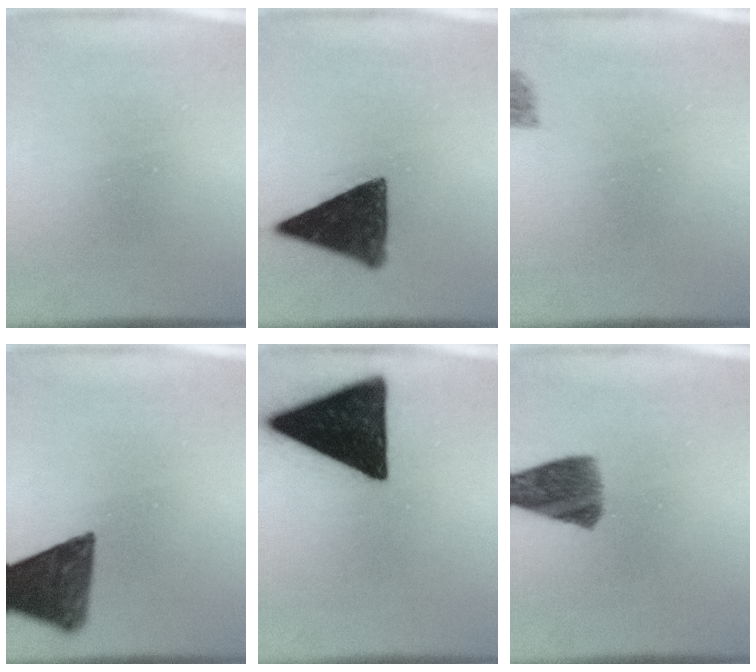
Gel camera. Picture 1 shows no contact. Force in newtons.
{"total": 11.4}
{"total": 1.8}
{"total": 11.5}
{"total": 19.4}
{"total": 8.2}